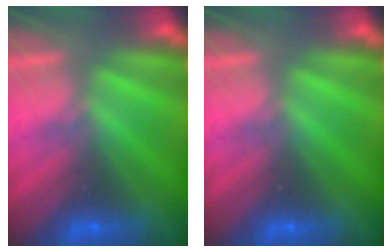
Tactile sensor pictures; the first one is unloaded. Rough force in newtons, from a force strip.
{"total": 0.0}